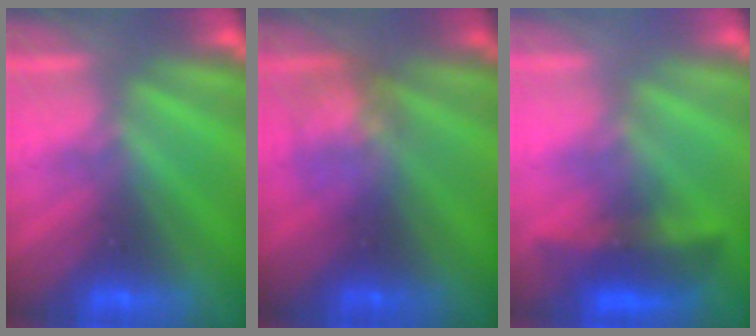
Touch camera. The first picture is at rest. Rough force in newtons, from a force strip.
{"total": 2.3}
{"total": 3.2}